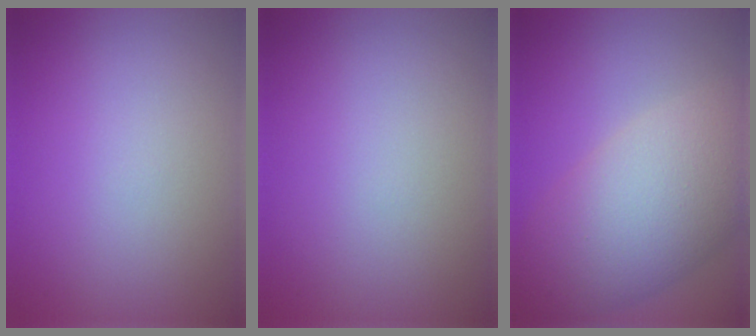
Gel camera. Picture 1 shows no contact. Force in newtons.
{"total": 0.0}
{"total": 9.5, "press": 9.5, "slide": 0.6}